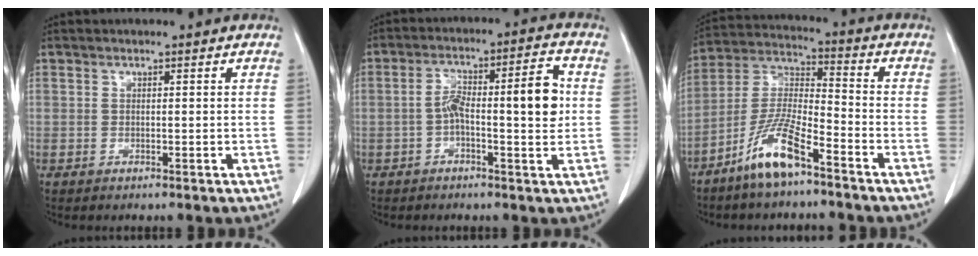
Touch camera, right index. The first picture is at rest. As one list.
[{"total": 10.0, "force": [-0.2, 2.1, 9.7], "torque": [-0.157, 0.028, -0.006]}, {"total": 10.7, "force": [-7.1, 1.7, 7.9], "torque": [-0.170, -0.013, -0.142]}]